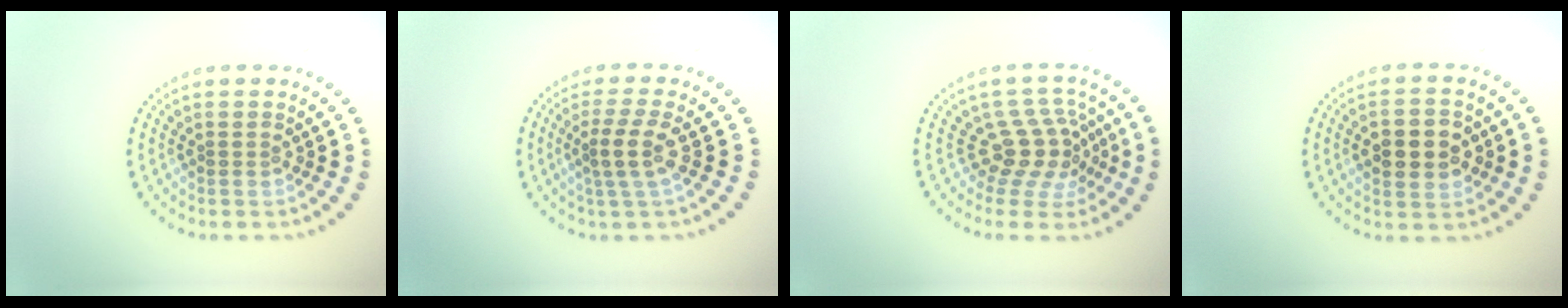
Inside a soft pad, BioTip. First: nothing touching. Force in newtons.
{"total": 2.5, "press": 2.0, "slide": 1.4}
{"total": 3.7, "press": 2.7, "slide": 2.5}
{"total": 4.6, "press": 4.6, "slide": 0.2}